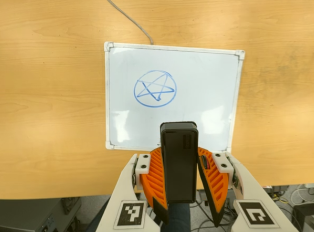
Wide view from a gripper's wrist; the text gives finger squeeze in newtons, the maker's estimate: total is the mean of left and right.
{"total": 6.3, "left": 5.8, "right": 6.7}